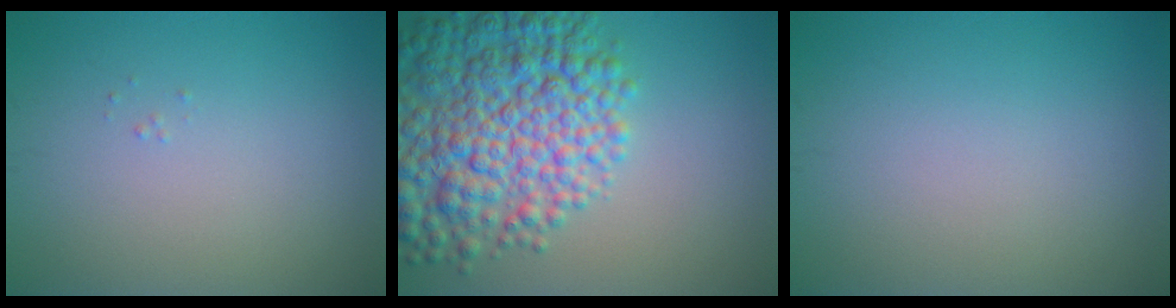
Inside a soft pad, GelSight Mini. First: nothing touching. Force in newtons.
{"total": 9.9, "press": 9.9, "slide": 0.3}
{"total": 0.0}